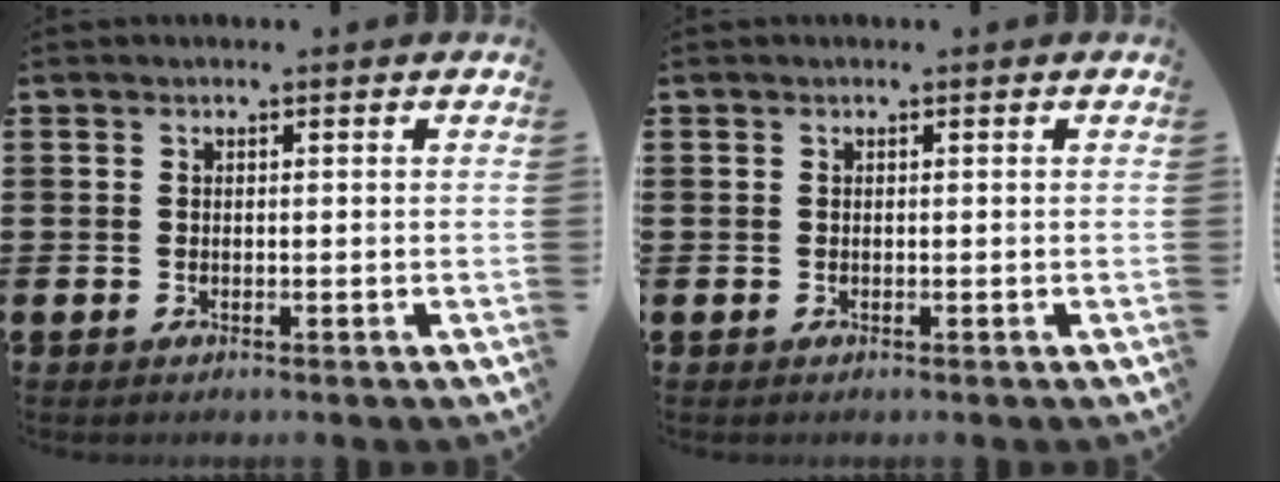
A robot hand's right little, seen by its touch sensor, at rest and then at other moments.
{"total": 0.0}